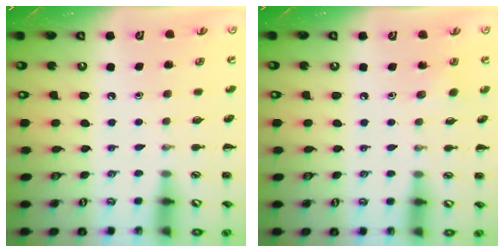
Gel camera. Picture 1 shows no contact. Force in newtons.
{"total": 1.8, "press": 1.7, "slide": 0.6}